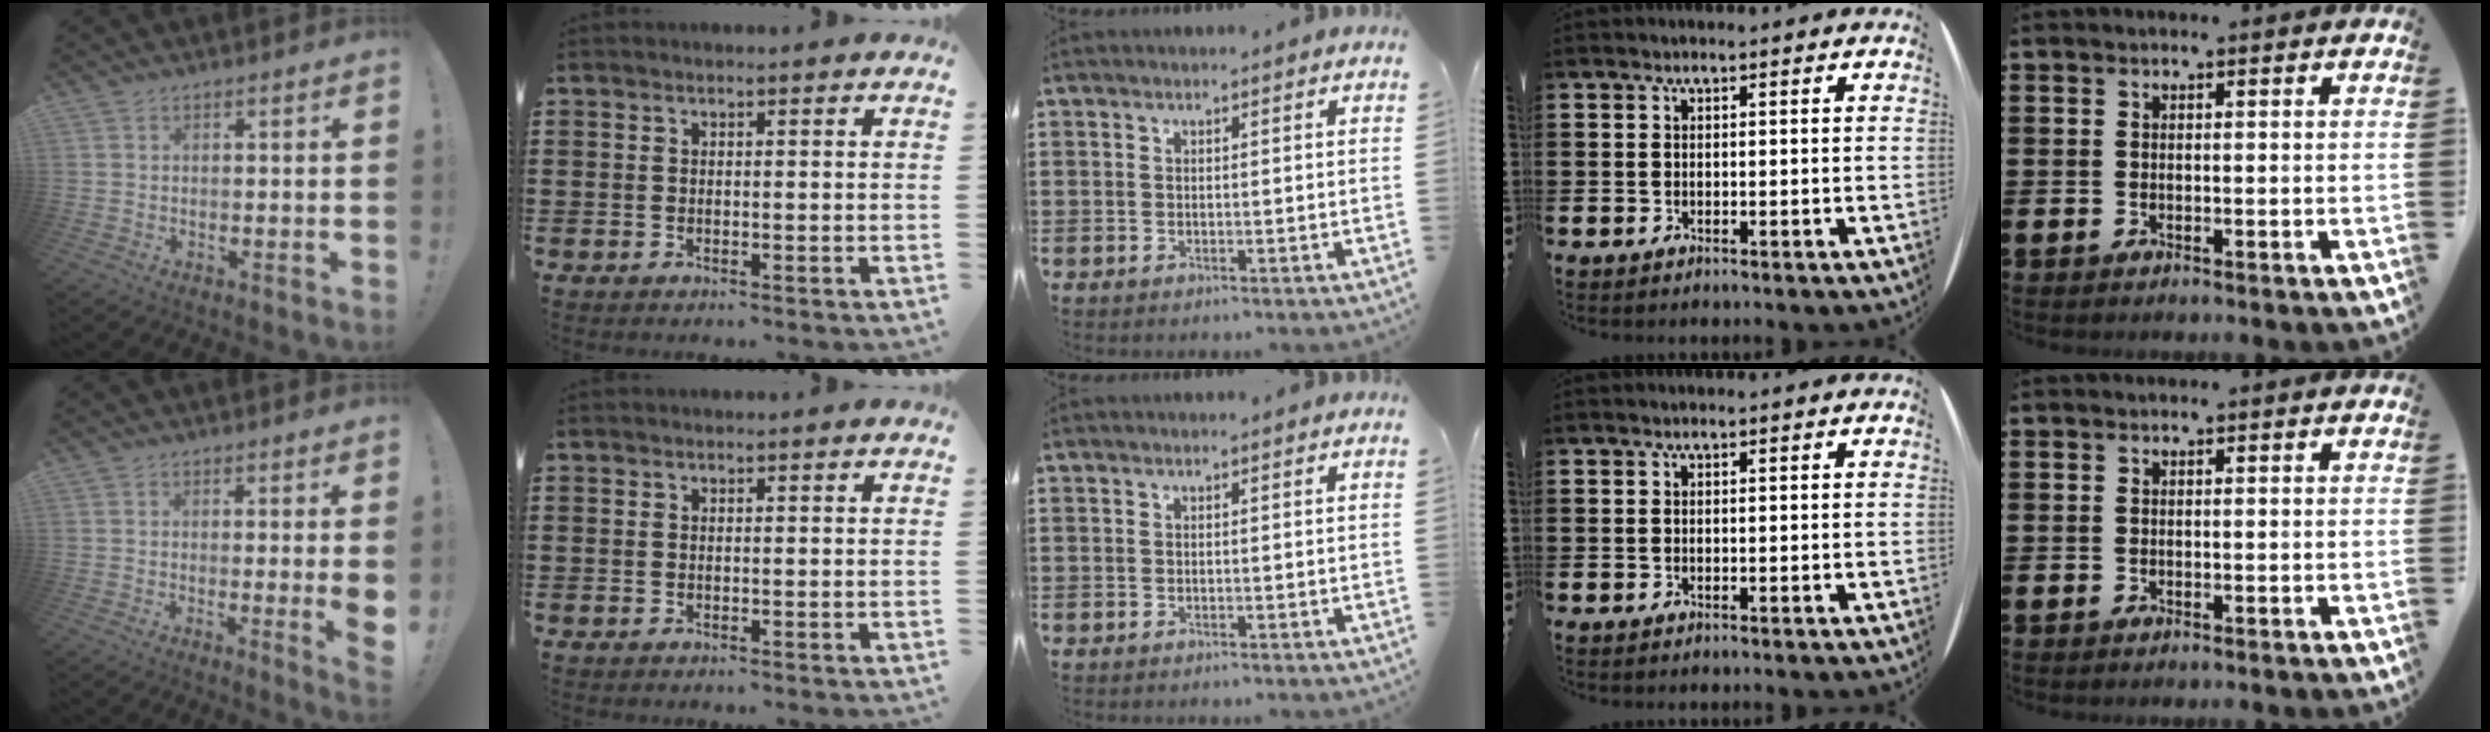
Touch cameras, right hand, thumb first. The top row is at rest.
{"thumb": {"total": 4.6, "force": [0.2, -0.2, 4.6], "torque": [-0.058, -0.016, 0.005]}}